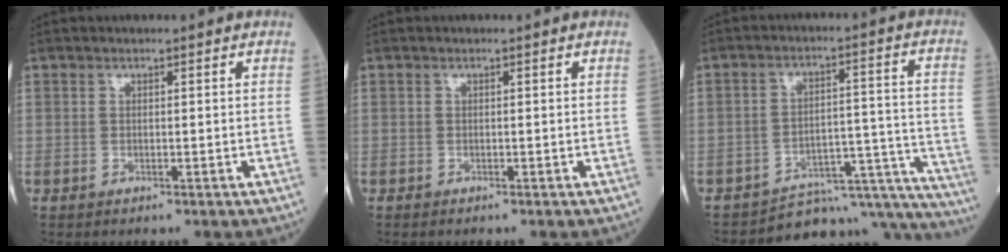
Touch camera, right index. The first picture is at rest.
{"total": 0.0}
{"total": 18.7, "force": [-18.3, 2.4, 2.9], "torque": [0.011, 0.056, -0.238]}